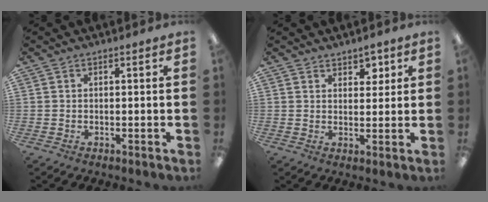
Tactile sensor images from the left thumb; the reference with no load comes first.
{"total": 4.3, "force": [3.4, 2.6, 0.9], "torque": [0.002, -0.020, 0.055]}